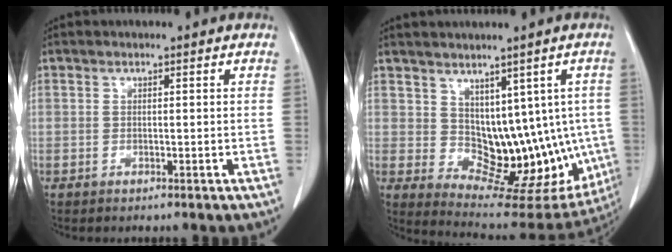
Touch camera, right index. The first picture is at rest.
{"total": 13.4, "force": [0.9, 8.8, 10.1], "torque": [-0.107, 0.011, 0.041]}